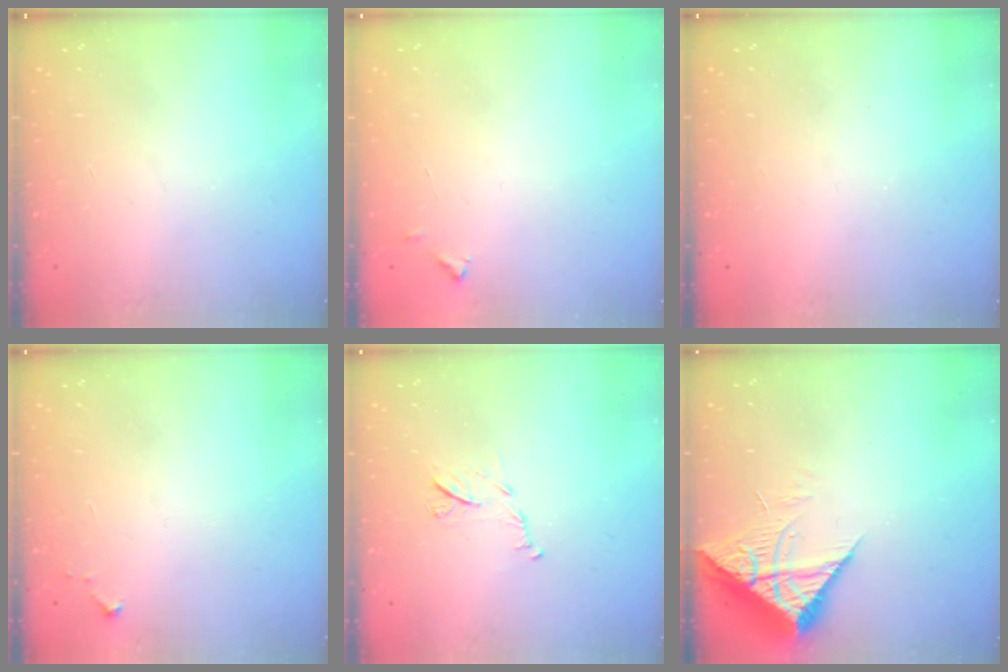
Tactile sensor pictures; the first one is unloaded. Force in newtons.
{"total": 4.0, "press": 3.9, "slide": 0.2}
{"total": 1.5, "press": 1.5, "slide": 0.1}
{"total": 2.6, "press": 2.6, "slide": 0.4}
{"total": 7.5, "press": 7.4, "slide": 0.3}
{"total": 7.7, "press": 7.6, "slide": 0.8}